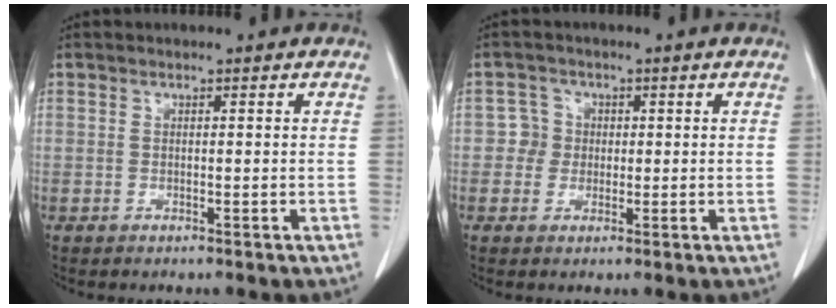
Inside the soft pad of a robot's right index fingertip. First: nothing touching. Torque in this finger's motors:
{"motor_torque": [-0.15, 0.15, -0.03, -0.02]}